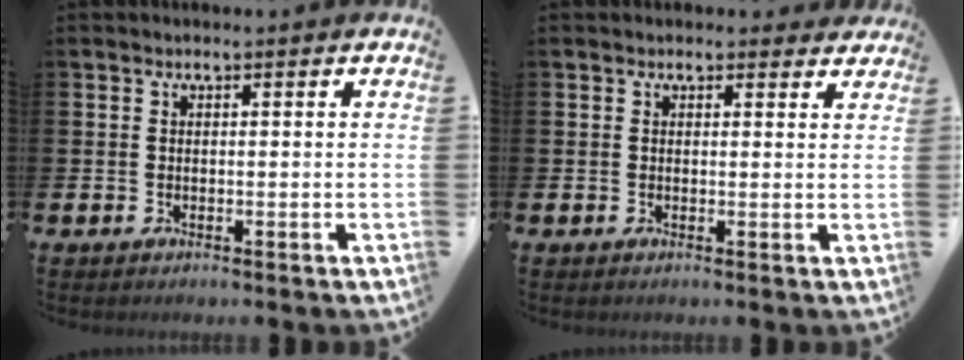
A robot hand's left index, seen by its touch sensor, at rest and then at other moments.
{"total": 1.3, "force": [1.1, 0.6, 0.1], "torque": [0.010, 0.002, 0.016]}